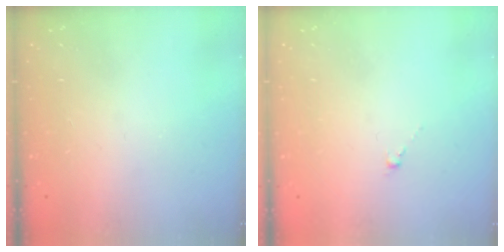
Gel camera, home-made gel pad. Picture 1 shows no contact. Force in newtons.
{"total": 0.6, "press": 0.4, "slide": 0.4}